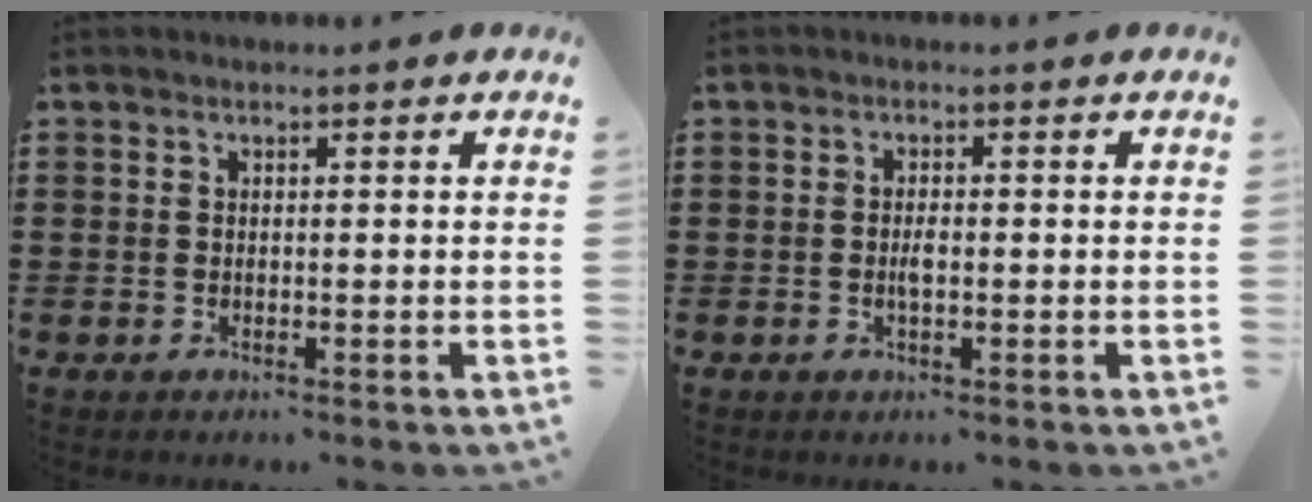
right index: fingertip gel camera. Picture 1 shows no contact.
{"total": 2.0, "force": [-0.3, 0.6, 1.8], "torque": [-0.041, -0.002, -0.008]}